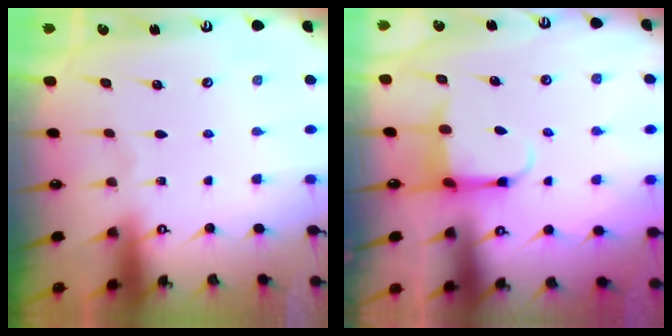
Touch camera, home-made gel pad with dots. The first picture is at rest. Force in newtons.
{"total": 3.8, "press": 3.7, "slide": 1.1}